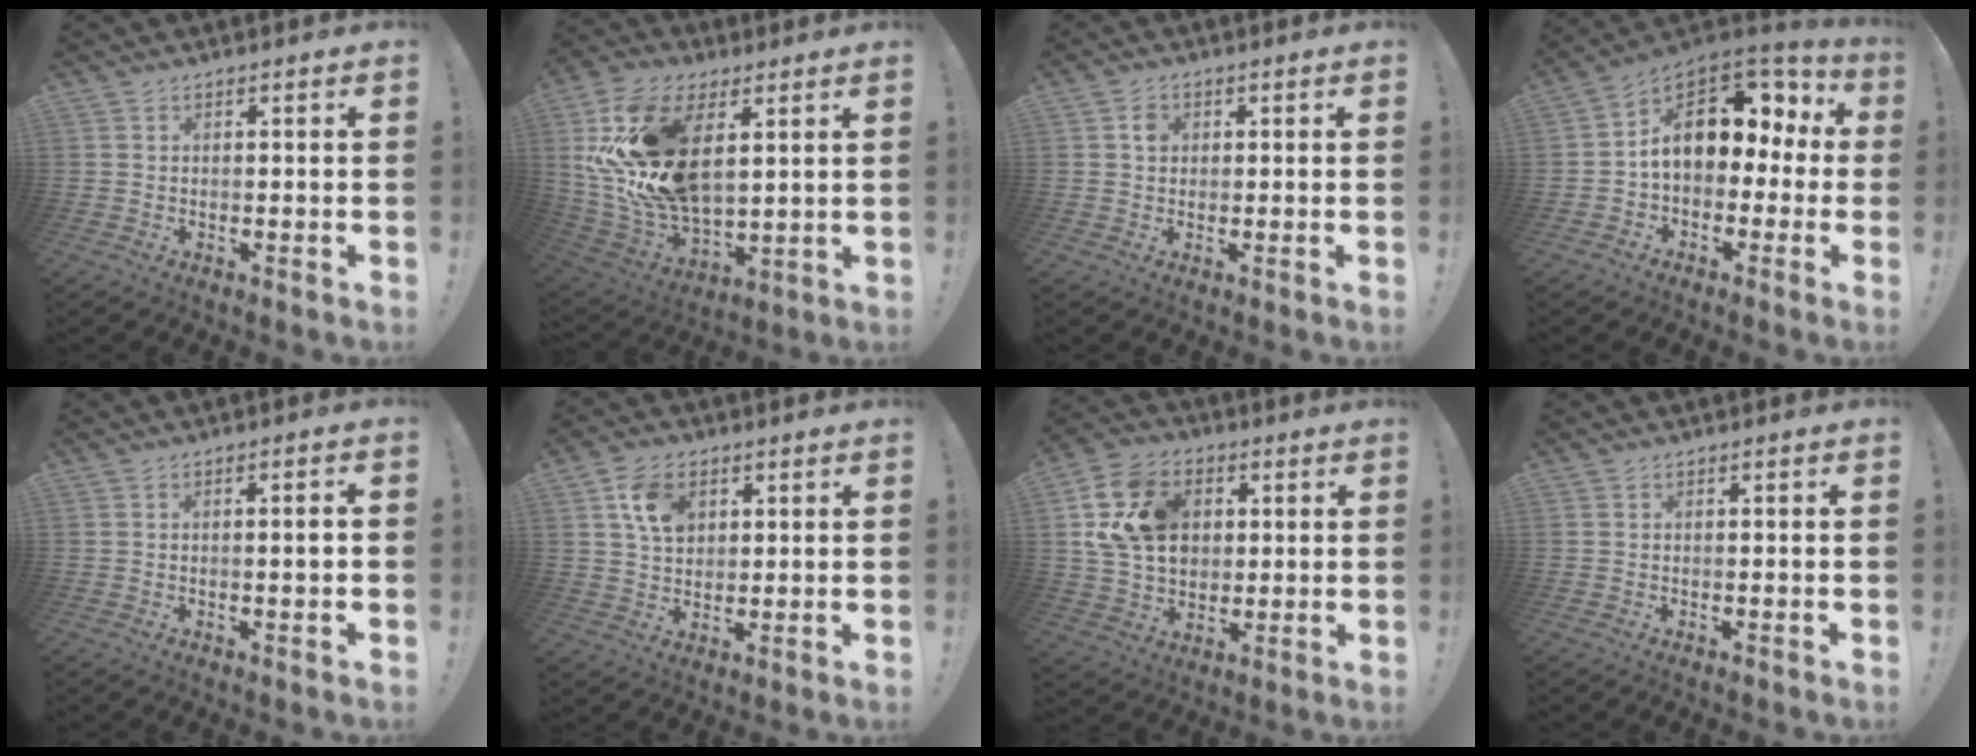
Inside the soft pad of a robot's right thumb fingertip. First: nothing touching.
{"total": 23.6, "force": [7.4, 14.5, 17.1], "torque": [-0.337, -0.029, 0.143]}
{"total": 2.4, "force": [0.5, 2.1, 1.1], "torque": [-0.004, -0.001, 0.004]}
{"total": 13.1, "force": [4.1, 9.3, 8.2], "torque": [-0.100, -0.026, 0.076]}
{"total": 2.6, "force": [0.1, 0.0, 2.6], "torque": [-0.038, -0.003, -0.001]}
{"total": 9.1, "force": [3.8, 6.6, 5.0], "torque": [-0.070, -0.004, 0.073]}
{"total": 18.2, "force": [4.4, 14.0, 10.7], "torque": [-0.173, -0.012, 0.087]}
{"total": 0.0}